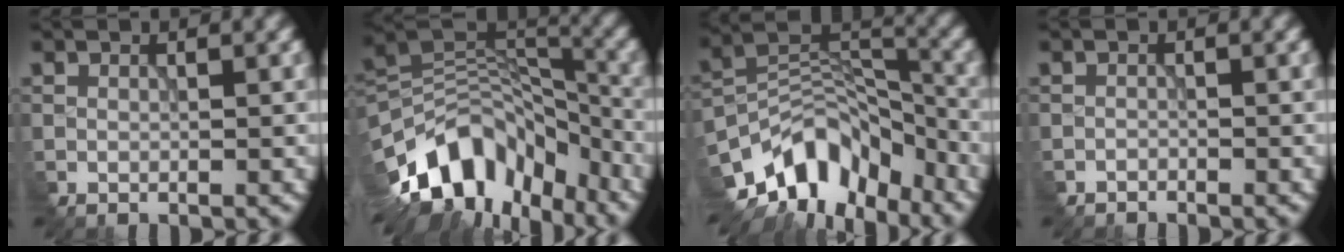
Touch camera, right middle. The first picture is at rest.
{"total": 12.4, "force": [-7.5, 6.9, 7.0], "torque": [-0.118, 0.016, -0.138]}
{"total": 9.9, "force": [-7.2, 5.2, 4.5], "torque": [-0.062, 0.011, -0.144]}
{"total": 0.8, "force": [-0.7, 0.1, -0.3], "torque": [0.004, 0.002, -0.013]}